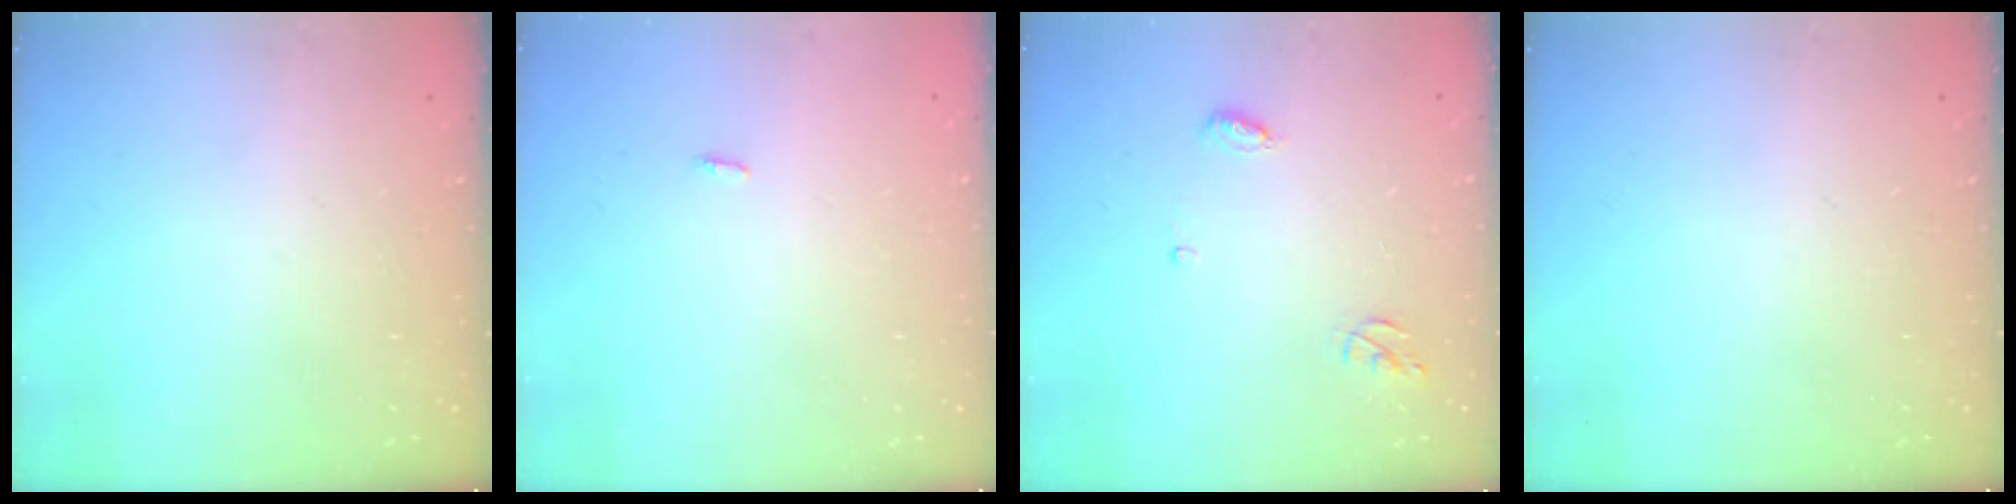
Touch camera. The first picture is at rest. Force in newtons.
{"total": 2.8, "press": 1.8, "slide": 2.2}
{"total": 5.1, "press": 5.1, "slide": 0.4}
{"total": 0.0}